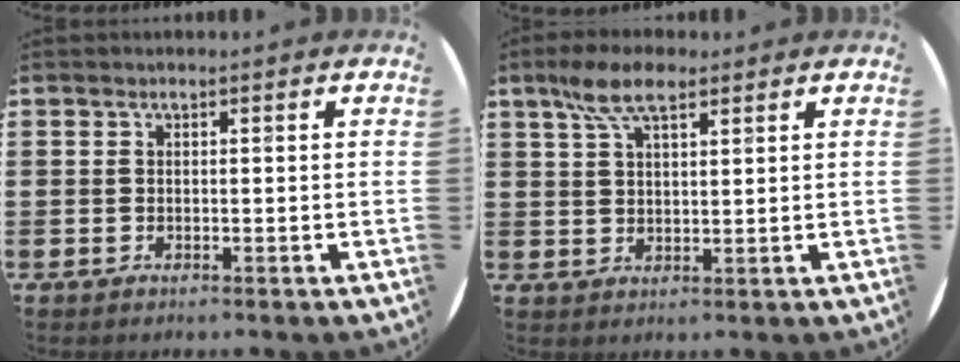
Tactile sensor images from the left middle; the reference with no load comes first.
{"total": 6.4, "force": [4.2, 2.4, 4.1], "torque": [-0.090, 0.006, 0.076]}